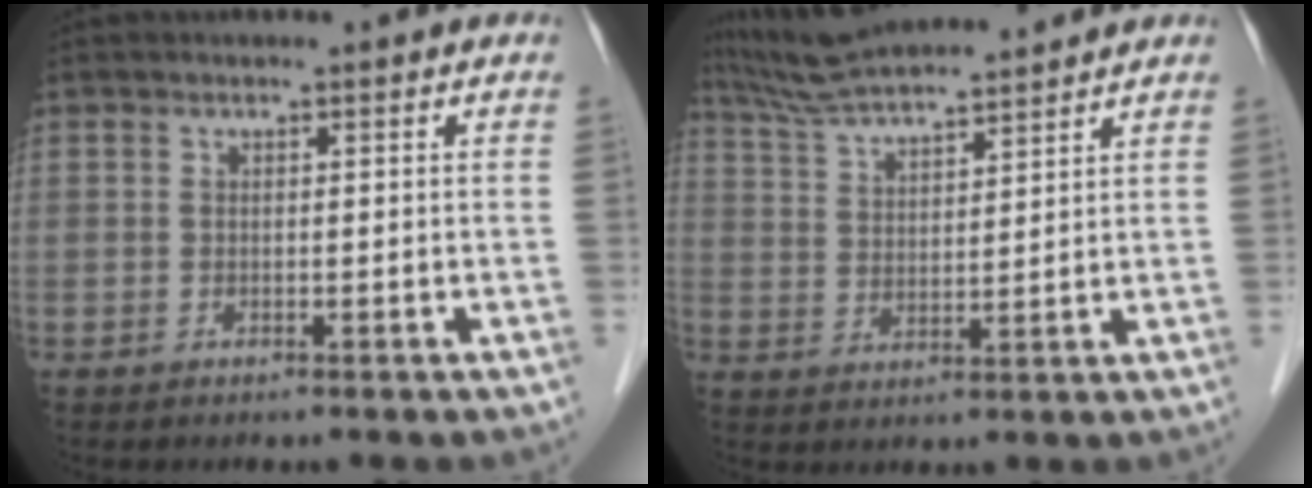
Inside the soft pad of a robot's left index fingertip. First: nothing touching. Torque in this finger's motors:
{"motor_torque": [-0.18, -0.58, 0.10, 0.01]}